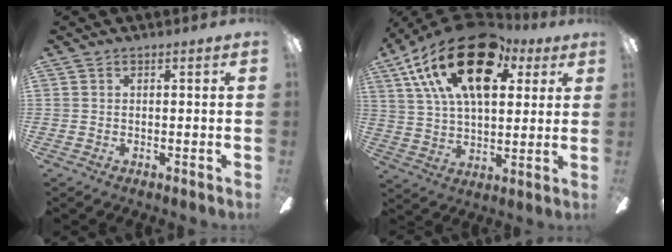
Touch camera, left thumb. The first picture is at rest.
{"total": 24.7, "force": [12.3, 12.7, 17.2], "torque": [-0.302, -0.042, 0.208]}